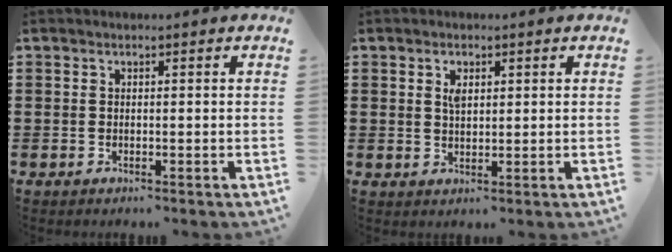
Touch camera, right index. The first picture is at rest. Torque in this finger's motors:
{"motor_torque": [0.05, -0.04, 0.10, 0.02]}